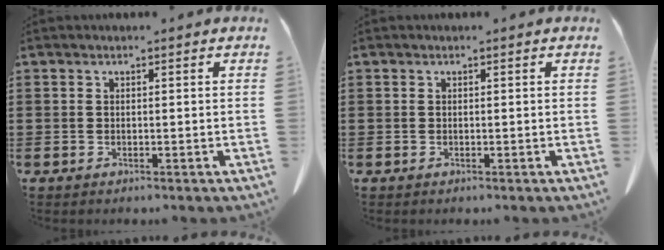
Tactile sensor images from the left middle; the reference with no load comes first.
{"total": 0.0}